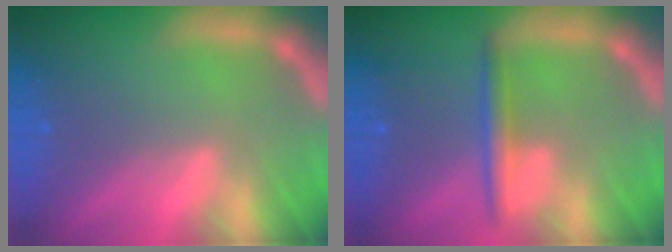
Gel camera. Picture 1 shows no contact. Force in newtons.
{"total": 2.4}